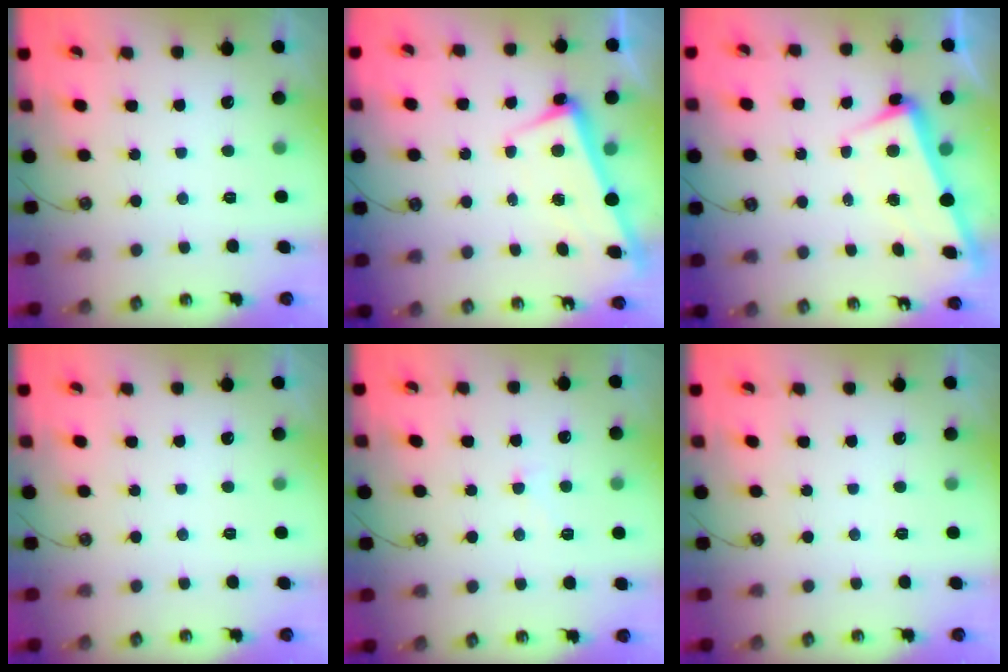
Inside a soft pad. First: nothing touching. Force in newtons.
{"total": 2.4, "press": 2.3, "slide": 0.7}
{"total": 3.0, "press": 2.9, "slide": 0.9}
{"total": 0.0}
{"total": 1.8, "press": 1.7, "slide": 0.6}
{"total": 0.0}